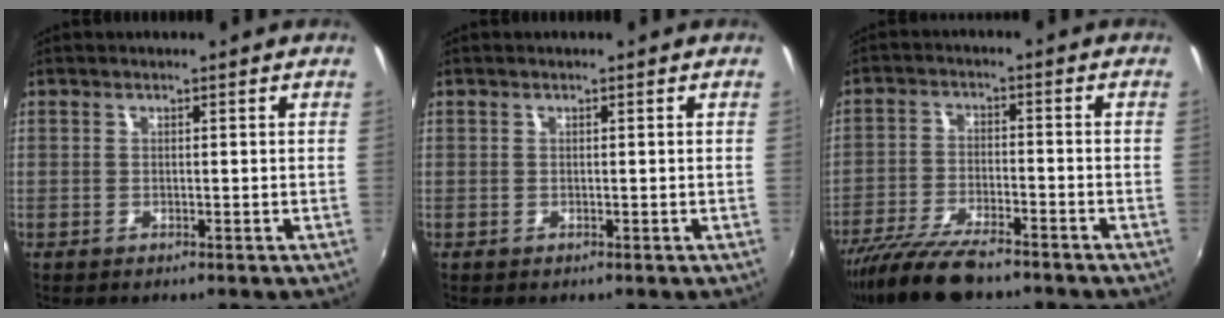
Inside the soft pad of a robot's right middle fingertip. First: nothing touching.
{"total": 0.0}
{"total": 12.0, "force": [-9.7, 3.1, 6.2], "torque": [-0.142, -0.028, -0.179]}